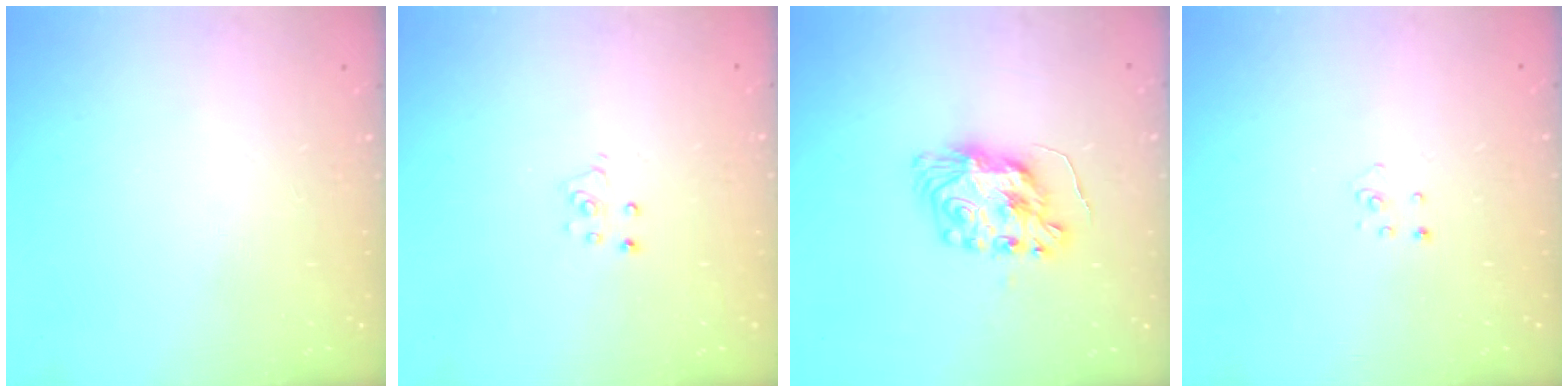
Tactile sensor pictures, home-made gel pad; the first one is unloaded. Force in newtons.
{"total": 3.6, "press": 3.6, "slide": 0.2}
{"total": 9.4, "press": 9.4, "slide": 0.9}
{"total": 2.2, "press": 2.2, "slide": 0.2}